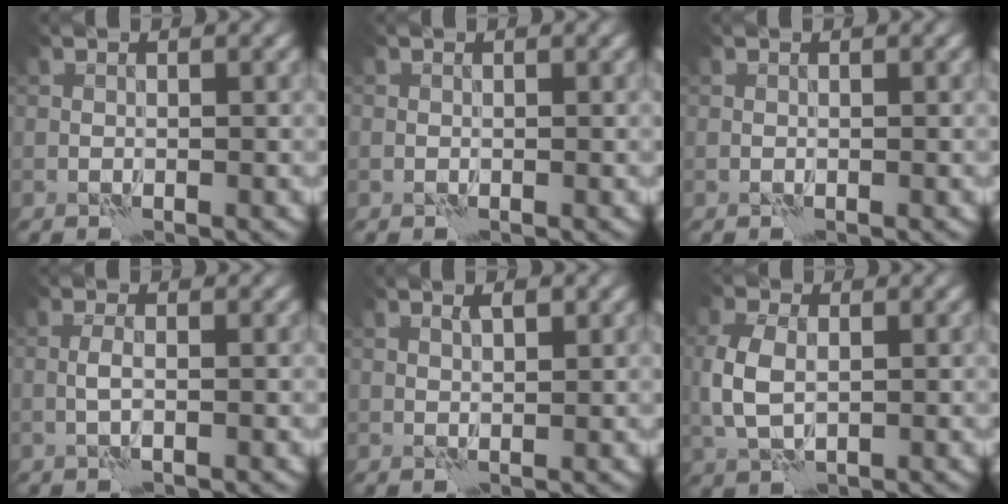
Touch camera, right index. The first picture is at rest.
{"total": 0.0}
{"total": 0.0}
{"total": 1.1, "force": [-0.2, 0.1, 1.1], "torque": [-0.028, 0.001, -0.008]}
{"total": 1.3, "force": [0.8, 0.4, 0.9], "torque": [-0.018, -0.003, 0.015]}
{"total": 4.1, "force": [0.1, 2.7, 3.1], "torque": [-0.086, -0.002, 0.001]}